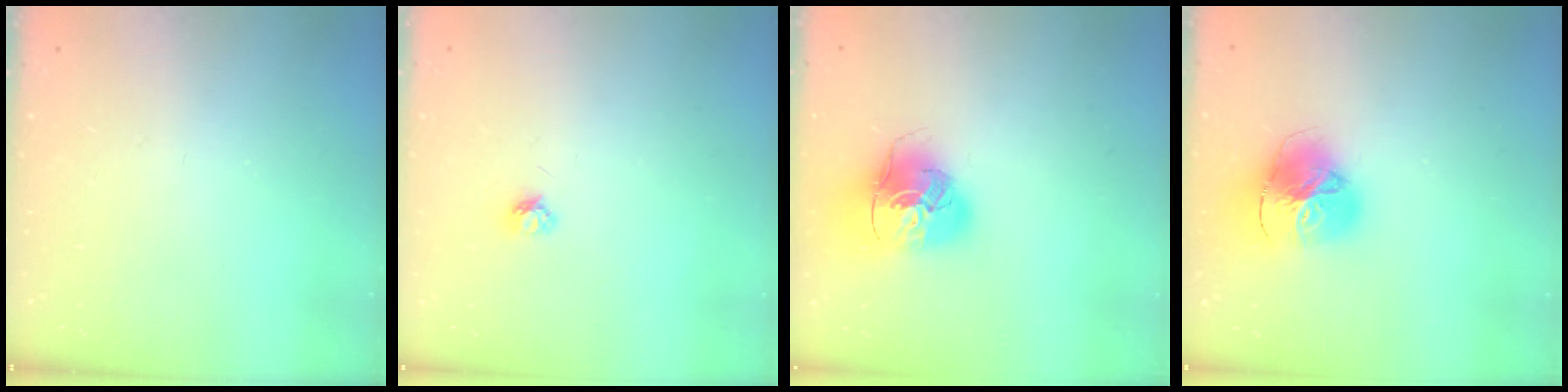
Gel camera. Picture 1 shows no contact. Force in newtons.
{"total": 3.5, "press": 3.4, "slide": 0.3}
{"total": 16.4, "press": 16.2, "slide": 2.5}
{"total": 18.2, "press": 18.1, "slide": 2.0}